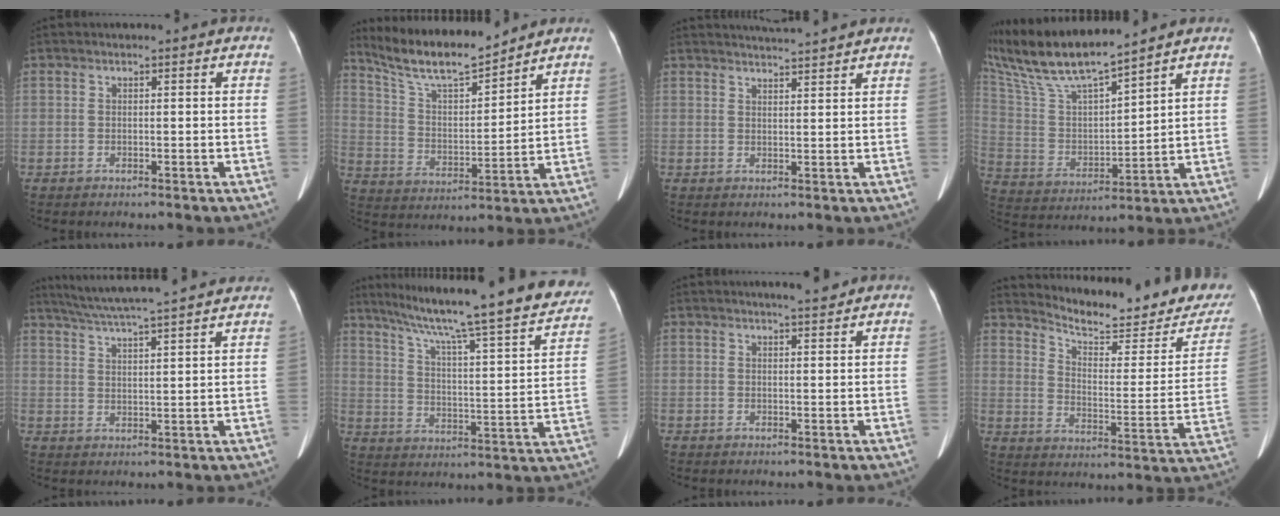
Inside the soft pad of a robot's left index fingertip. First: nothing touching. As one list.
[{"total": 11.9, "force": [11.0, 0.7, 4.4], "torque": [-0.090, 0.001, 0.207]}, {"total": 6.0, "force": [5.8, -0.5, 1.7], "torque": [-0.030, 0.020, 0.079]}, {"total": 16.1, "force": [14.1, 0.6, 7.6], "torque": [-0.163, 0.008, 0.281]}, {"total": 14.5, "force": [12.7, -0.4, 6.8], "torque": [-0.125, 0.030, 0.184]}, {"total": 30.1, "force": [25.3, 2.2, 16.1], "torque": [-0.254, -0.038, 0.332]}, {"total": 2.9, "force": [2.5, 0.1, 1.4], "torque": [-0.021, 0.002, 0.037]}, {"total": 20.5, "force": [18.8, 4.0, 6.9], "torque": [-0.092, -0.056, 0.239]}]